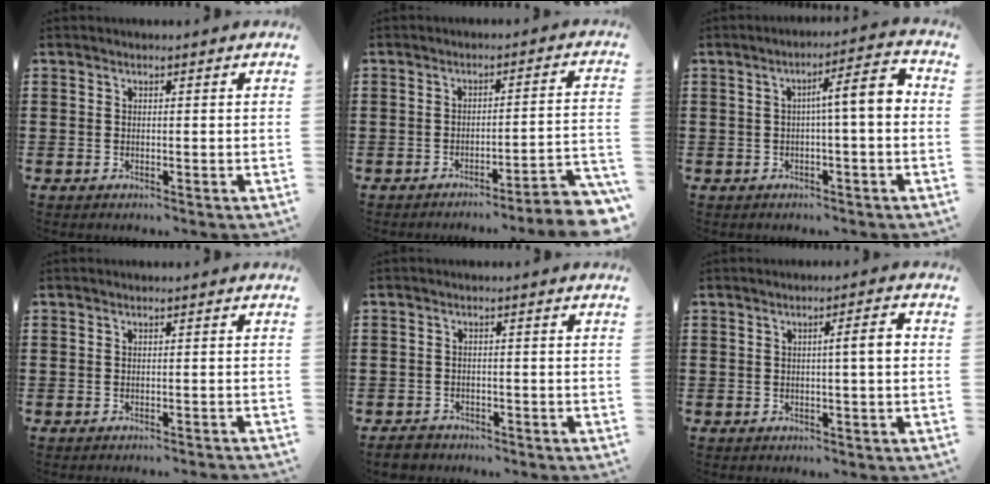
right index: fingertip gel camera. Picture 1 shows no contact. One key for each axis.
{"total": 3.9, "fx": -3.4, "fy": -0.5, "fz": 1.7, "tx": -0.032, "ty": -0.018, "tz": -0.072}
{"total": 6.0, "fx": 0.0, "fy": 0.8, "fz": 6.0, "tx": -0.098, "ty": -0.002, "tz": -0.010}
{"total": 0.7, "fx": -0.7, "fy": -0.1, "fz": 0.2, "tx": -0.006, "ty": -0.001, "tz": -0.014}
{"total": 2.2, "fx": -2.0, "fy": 0.8, "fz": 0.2, "tx": -0.016, "ty": 0.002, "tz": -0.045}
{"total": 3.0, "fx": 0.1, "fy": 0.1, "fz": 3.0, "tx": -0.047, "ty": -0.005, "tz": -0.003}